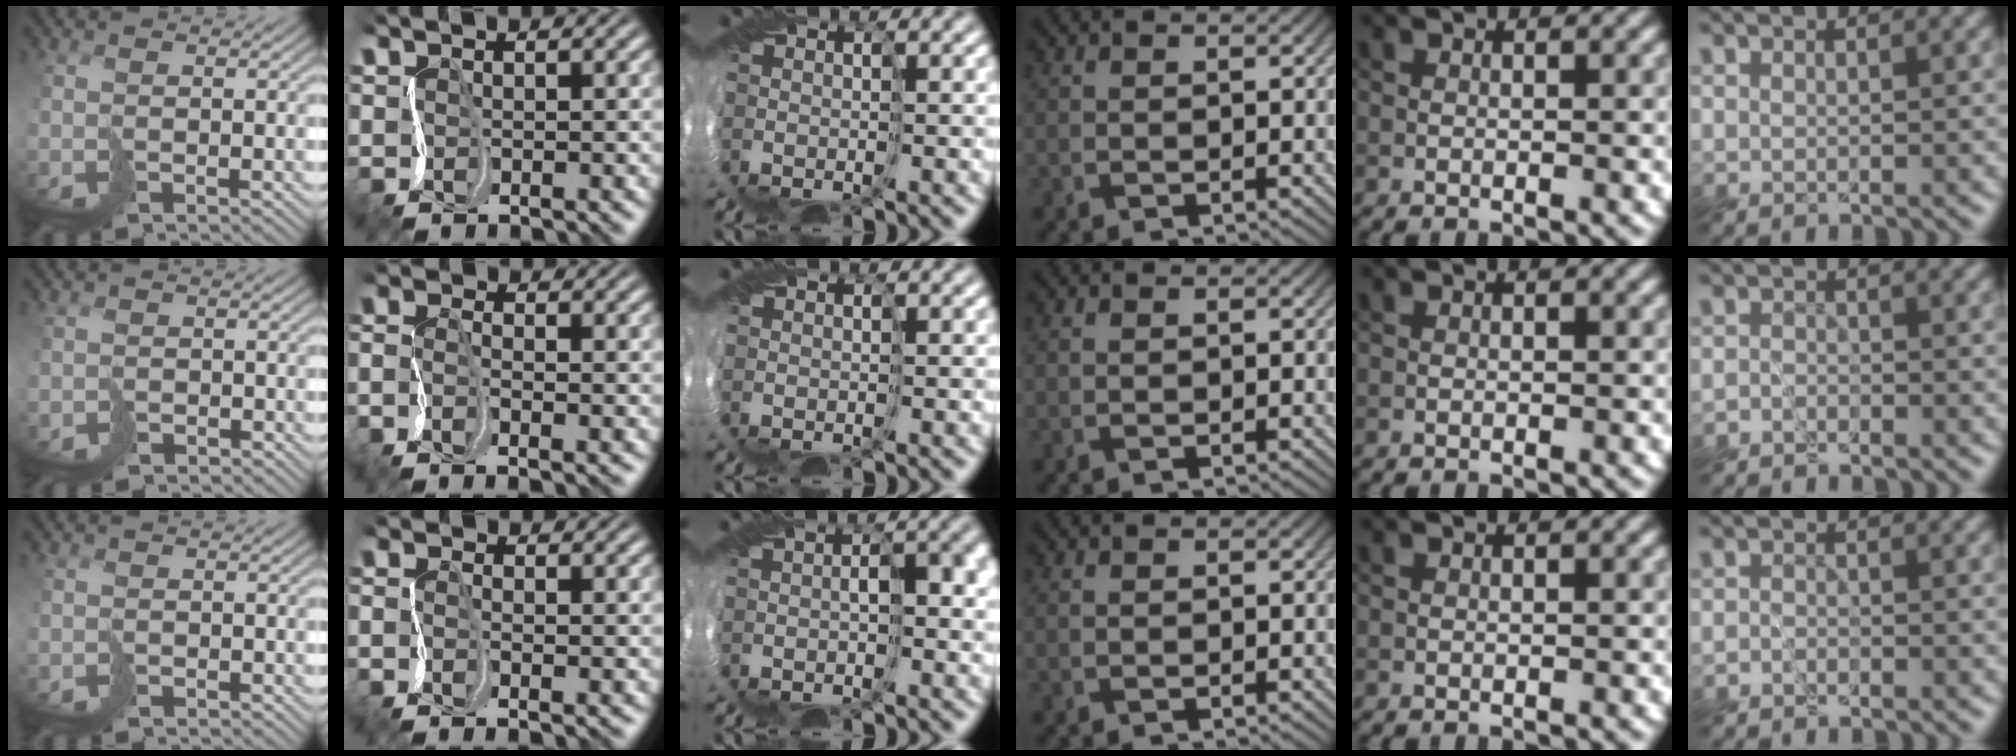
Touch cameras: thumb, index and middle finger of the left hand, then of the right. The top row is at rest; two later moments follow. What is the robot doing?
{"motion": "cut", "object": "bubble wrap"}